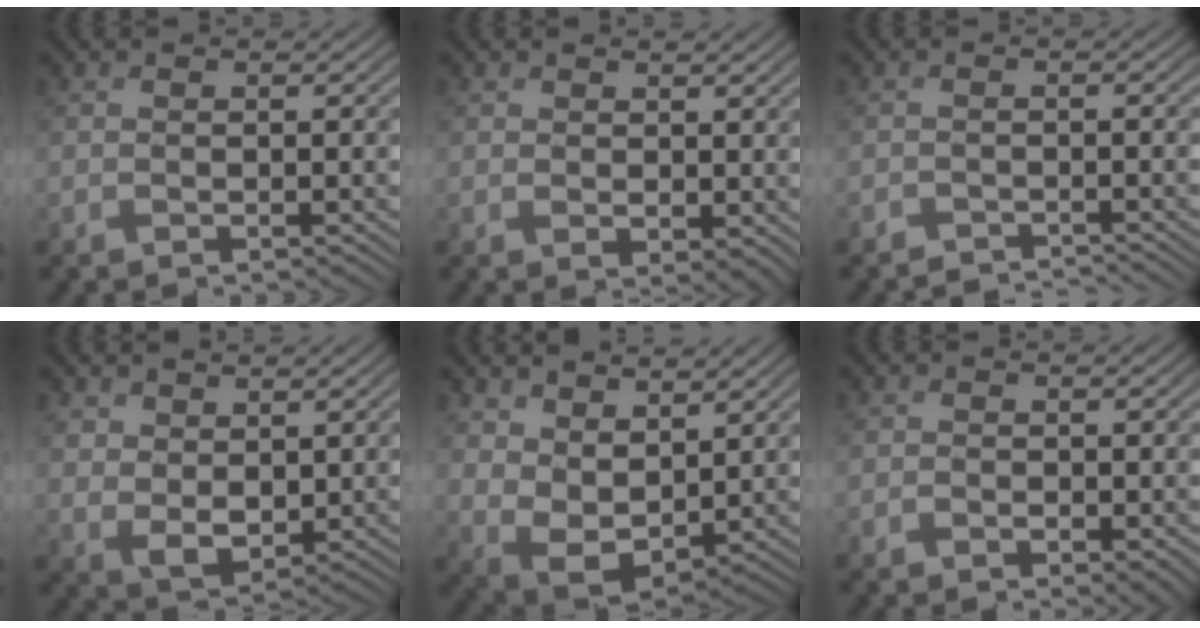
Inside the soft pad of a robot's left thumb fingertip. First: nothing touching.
{"total": 2.5, "force": [1.0, 1.5, 1.7], "torque": [-0.032, -0.007, 0.021]}
{"total": 2.2, "force": [-2.2, 0.1, 0.3], "torque": [-0.002, -0.002, -0.040]}
{"total": 4.9, "force": [2.2, 3.3, 2.9], "torque": [-0.075, -0.011, 0.050]}
{"total": 8.7, "force": [4.2, 5.1, 5.7], "torque": [-0.142, -0.007, 0.086]}
{"total": 1.6, "force": [-0.5, 0.9, 1.1], "torque": [-0.021, -0.006, -0.009]}